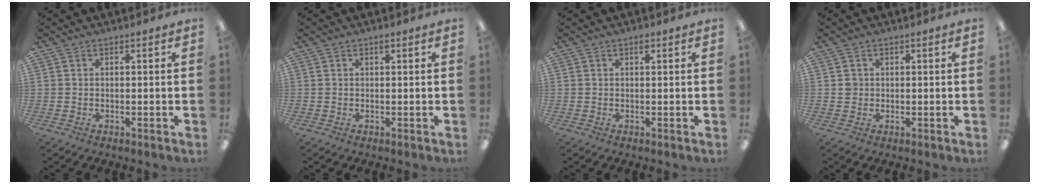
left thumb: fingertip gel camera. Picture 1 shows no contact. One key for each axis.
{"total": 0.7, "fx": 0.5, "fy": 0.2, "fz": 0.5, "tx": -0.011, "ty": 0.002, "tz": 0.008}
{"total": 1.0, "fx": 0.6, "fy": 0.4, "fz": 0.7, "tx": -0.008, "ty": 0.000, "tz": 0.009}
{"total": 1.5, "fx": 0.3, "fy": 1.5, "fz": 0.2, "tx": 0.004, "ty": 0.002, "tz": 0.002}